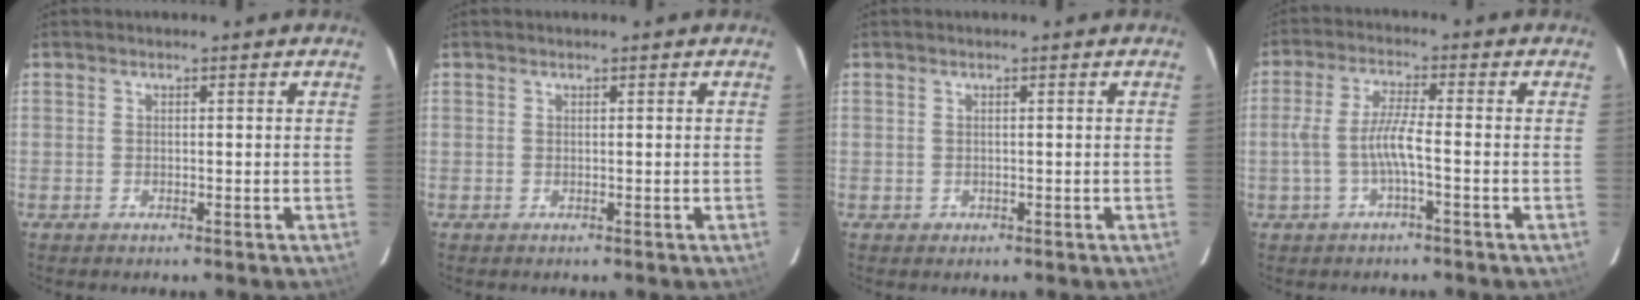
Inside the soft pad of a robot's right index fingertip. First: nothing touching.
{"total": 0.0}
{"total": 0.9, "force": [-0.2, 0.8, 0.1], "torque": [0.002, 0.001, 0.001]}
{"total": 5.7, "force": [-1.9, 0.3, 5.3], "torque": [-0.118, 0.004, -0.032]}